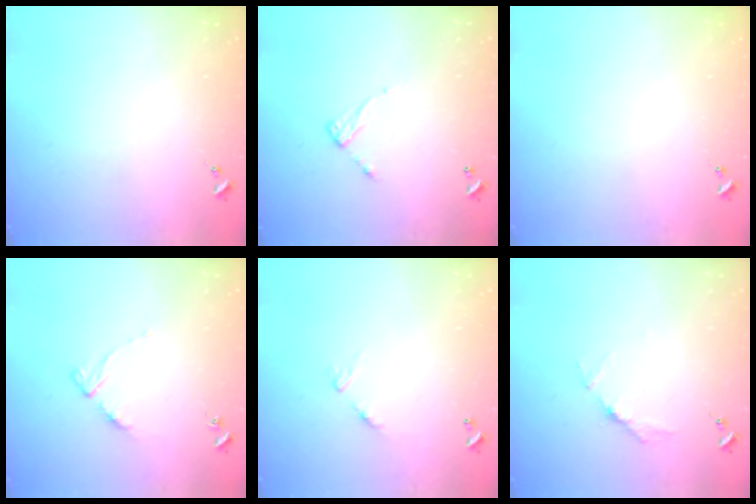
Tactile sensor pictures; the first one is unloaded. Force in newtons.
{"total": 6.4, "press": 6.4, "slide": 0.4}
{"total": 0.0}
{"total": 5.2, "press": 5.1, "slide": 0.7}
{"total": 6.9, "press": 6.8, "slide": 0.6}
{"total": 3.8, "press": 3.8, "slide": 0.4}